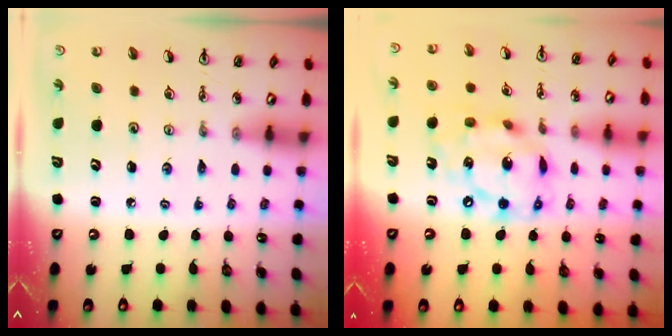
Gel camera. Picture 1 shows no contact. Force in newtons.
{"total": 14.6, "press": 14.6, "slide": 1.1}